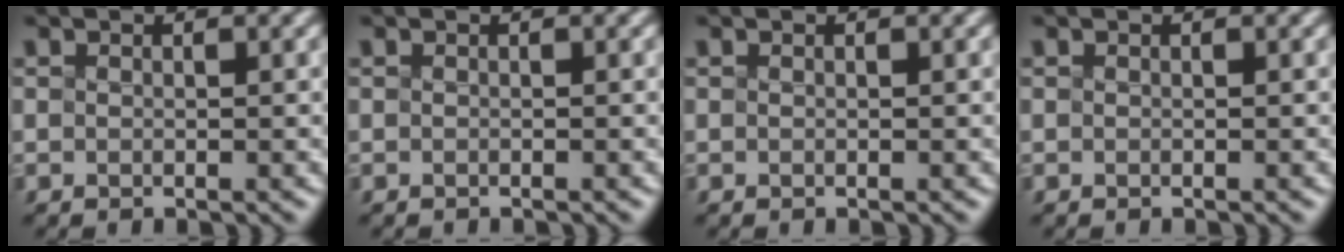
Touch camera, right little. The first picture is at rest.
{"total": 0.6, "force": [-0.6, 0.0, 0.1], "torque": [0.003, -0.002, -0.009]}
{"total": 0.0}
{"total": 0.0}